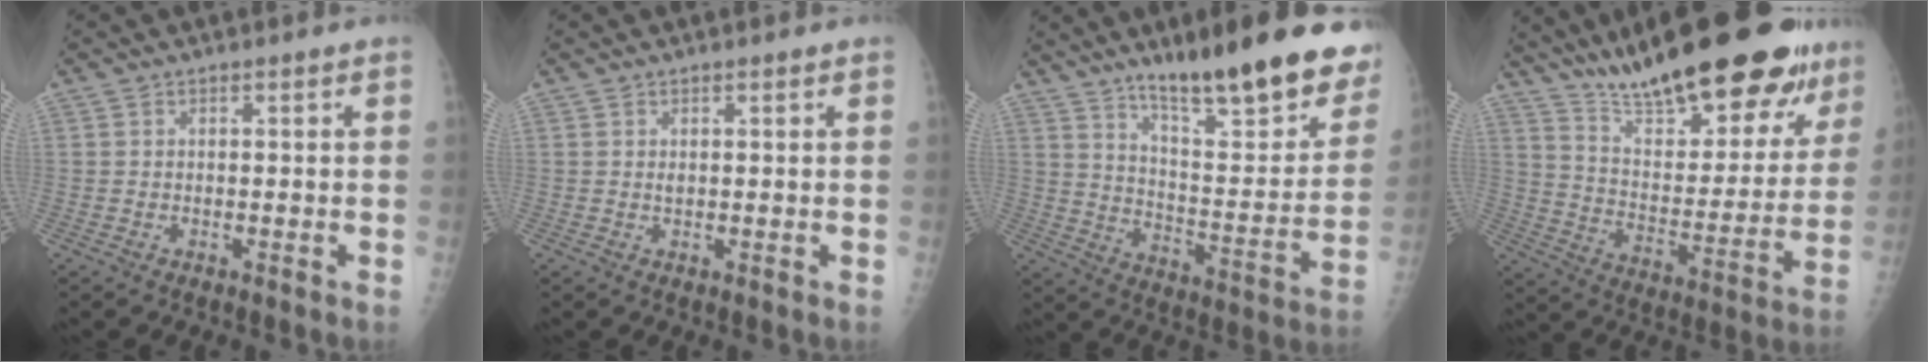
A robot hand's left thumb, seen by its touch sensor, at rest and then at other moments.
{"total": 1.2, "force": [0.7, 0.5, 0.9], "torque": [-0.013, -0.002, 0.012]}
{"total": 25.2, "force": [16.8, 6.0, 17.8], "torque": [-0.221, -0.078, 0.258]}
{"total": 30.5, "force": [22.5, 9.1, 18.5], "torque": [-0.245, -0.080, 0.340]}